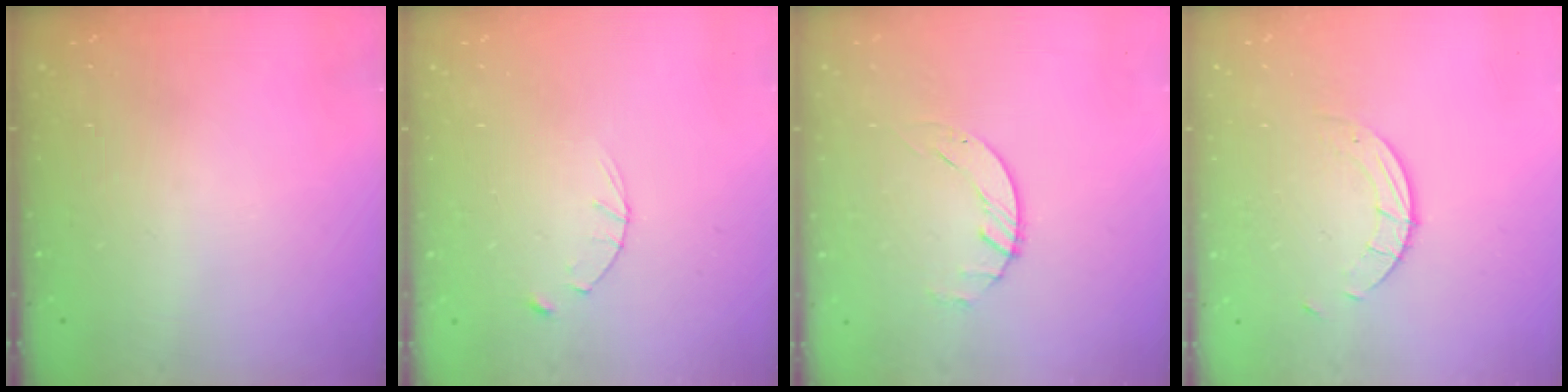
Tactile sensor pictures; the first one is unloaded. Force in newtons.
{"total": 2.8, "press": 2.8, "slide": 0.4}
{"total": 1.4, "press": 1.4, "slide": 0.2}
{"total": 2.7, "press": 2.7, "slide": 0.3}